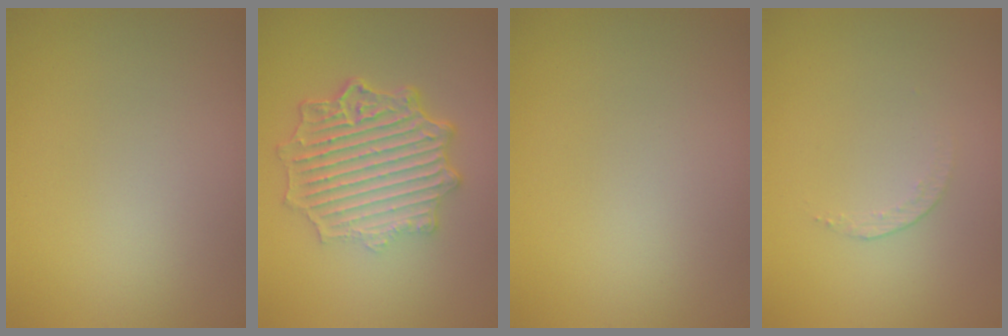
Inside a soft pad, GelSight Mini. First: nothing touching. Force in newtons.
{"total": 6.9, "press": 5.2, "slide": 4.6}
{"total": 0.0}
{"total": 0.7, "press": 0.4, "slide": 0.6}